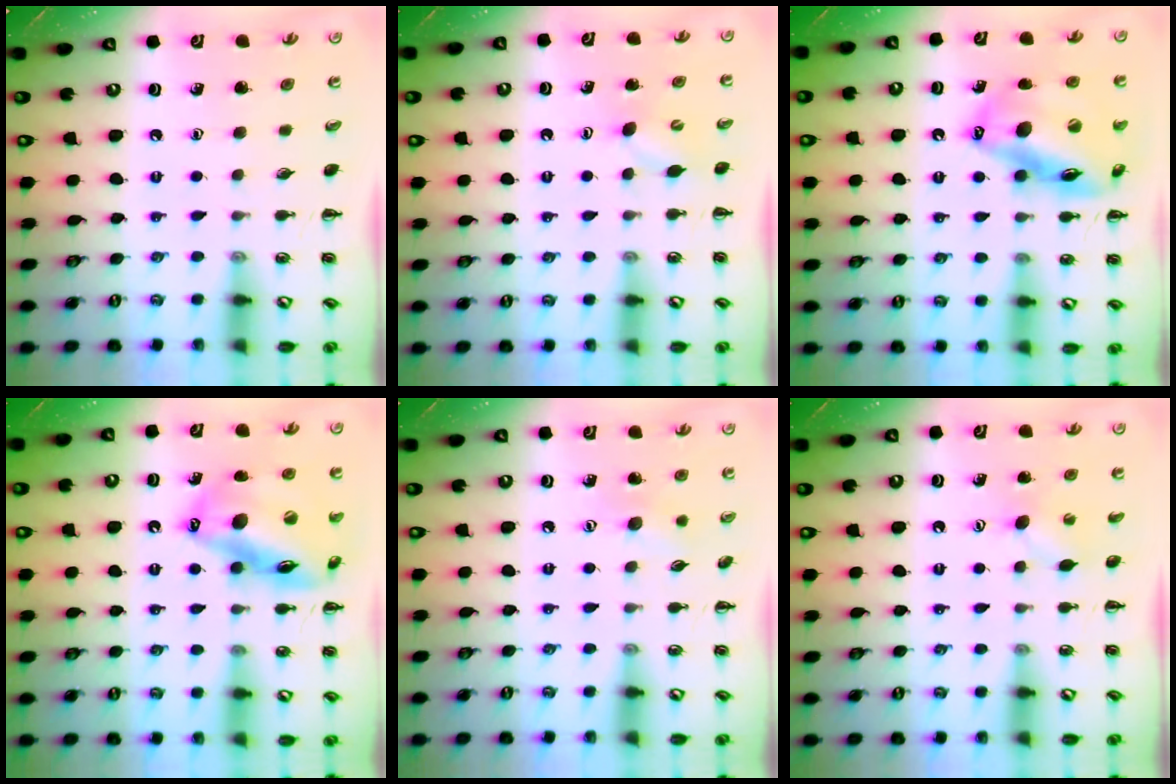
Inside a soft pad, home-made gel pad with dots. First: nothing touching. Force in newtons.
{"total": 3.5, "press": 3.4, "slide": 1.0}
{"total": 17.9, "press": 17.5, "slide": 4.1}
{"total": 17.9, "press": 17.5, "slide": 4.1}
{"total": 7.7, "press": 7.5, "slide": 1.8}
{"total": 4.9, "press": 4.7, "slide": 1.1}